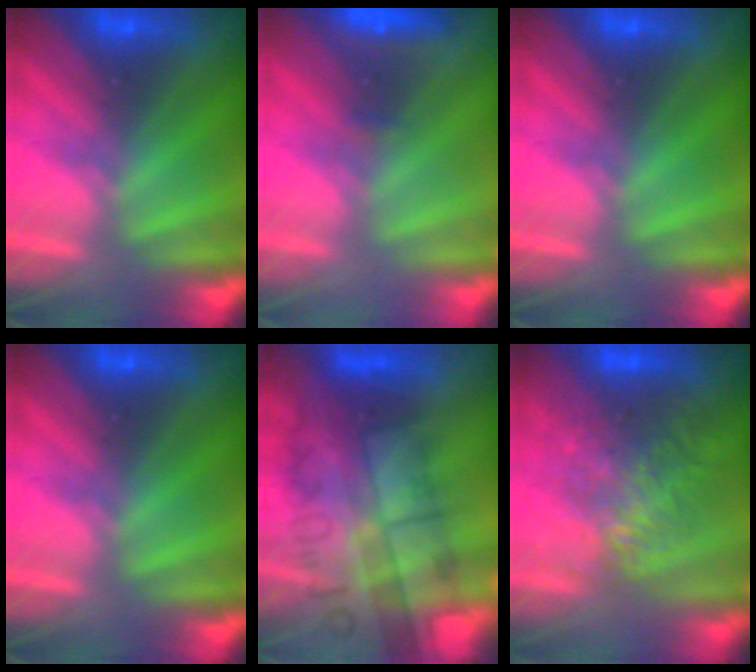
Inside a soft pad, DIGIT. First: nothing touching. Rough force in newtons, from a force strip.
{"total": 2.3}
{"total": 0.0}
{"total": 0.0}
{"total": 10.9}
{"total": 7.9}